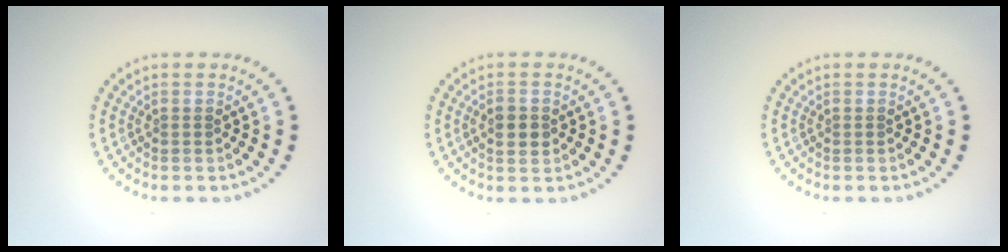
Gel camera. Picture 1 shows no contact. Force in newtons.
{"total": 2.2, "press": 2.2, "slide": 0.1}
{"total": 0.0}